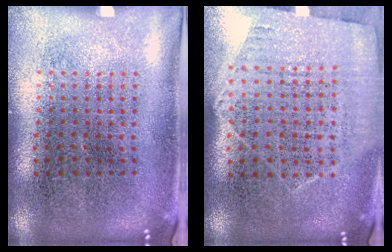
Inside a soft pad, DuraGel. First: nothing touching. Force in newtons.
{"total": 1.1, "press": 1.0, "slide": 0.5}